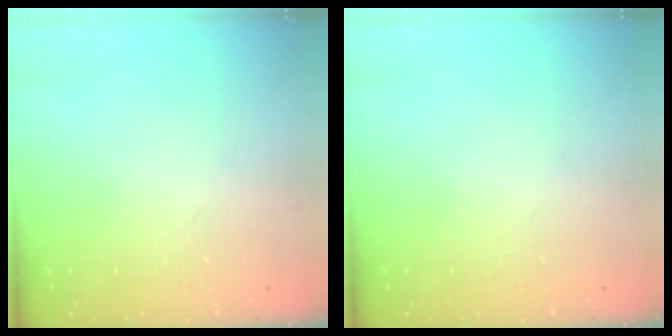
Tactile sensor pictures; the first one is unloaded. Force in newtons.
{"total": 0.0}